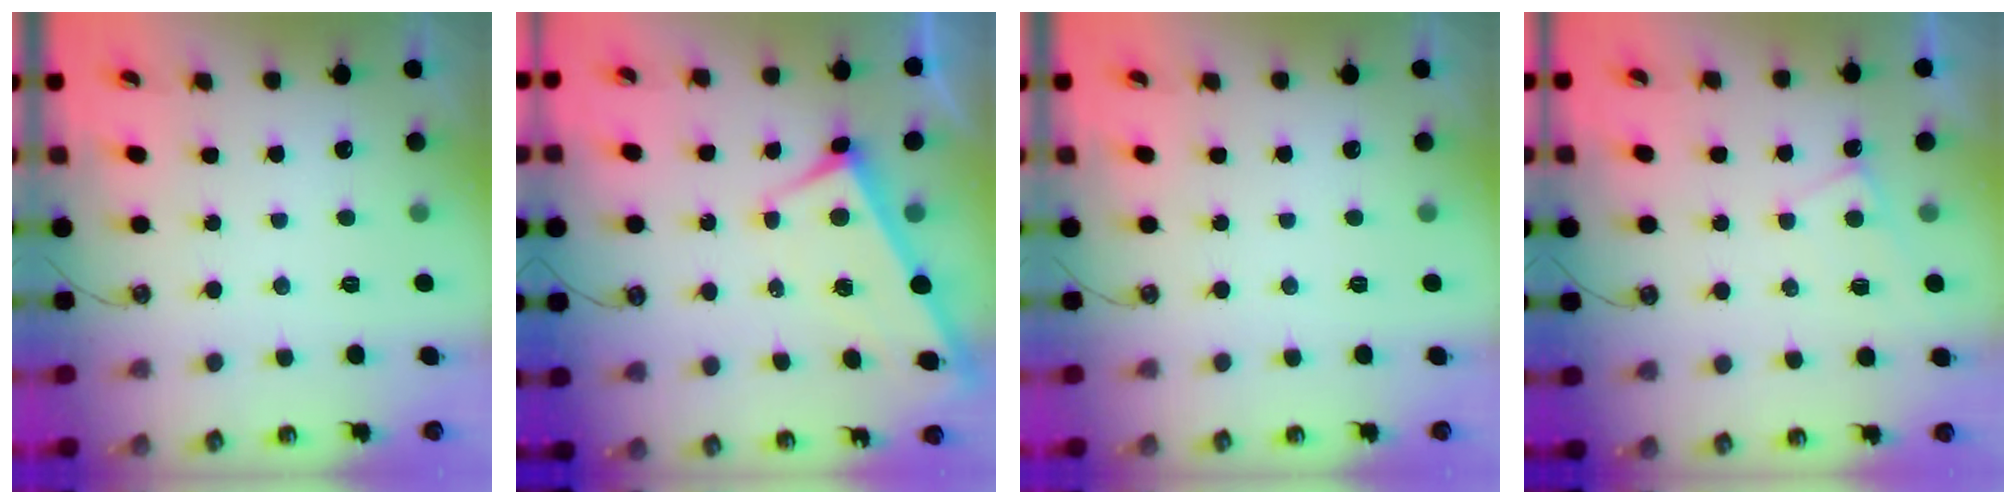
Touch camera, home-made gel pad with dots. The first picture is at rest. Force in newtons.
{"total": 3.2, "press": 3.1, "slide": 0.7}
{"total": 0.0}
{"total": 0.6, "press": 0.6, "slide": 0.1}